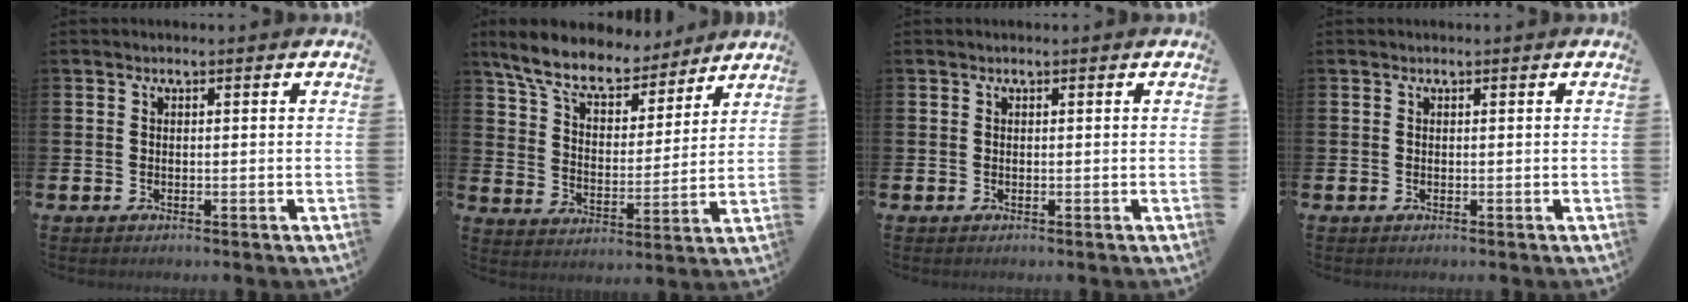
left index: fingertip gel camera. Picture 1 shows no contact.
{"total": 9.2, "force": [8.2, 2.7, 3.1], "torque": [-0.097, -0.051, 0.144]}
{"total": 0.0}
{"total": 0.0}